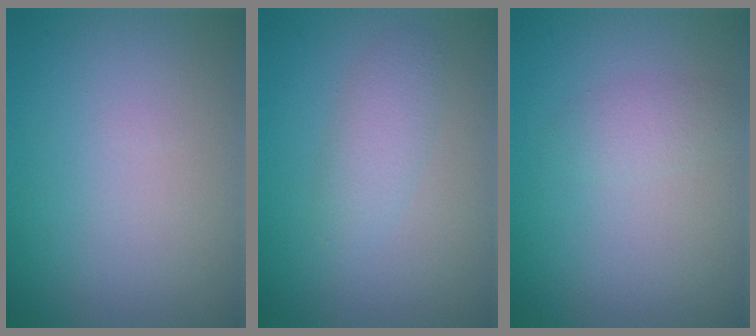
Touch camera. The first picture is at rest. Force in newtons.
{"total": 2.2, "press": 2.2, "slide": 0.2}
{"total": 1.5, "press": 1.5, "slide": 0.1}